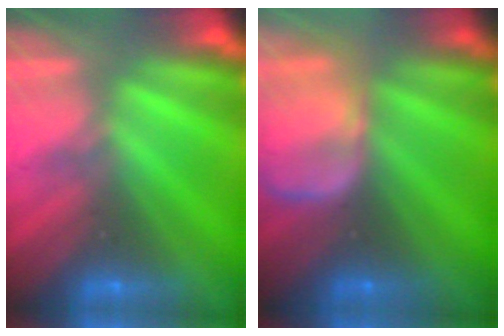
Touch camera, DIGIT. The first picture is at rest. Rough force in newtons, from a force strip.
{"total": 6.1}